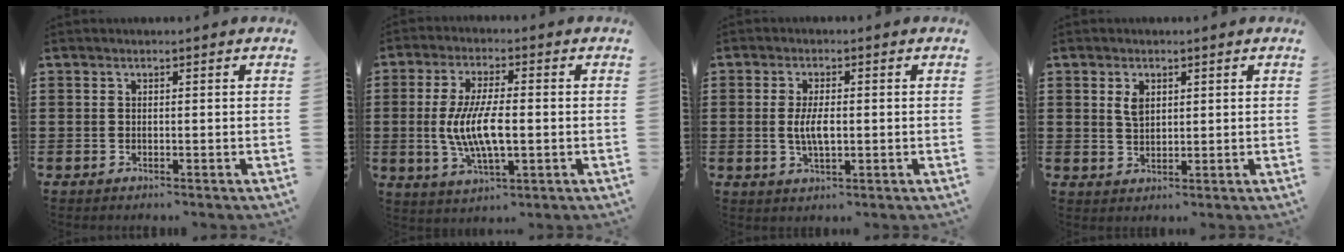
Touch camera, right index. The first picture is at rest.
{"total": 8.9, "force": [-0.7, 3.0, 8.4], "torque": [-0.182, -0.008, -0.020]}
{"total": 4.5, "force": [-0.2, 1.6, 4.2], "torque": [-0.092, -0.004, -0.010]}
{"total": 2.6, "force": [1.2, 1.5, 1.8], "torque": [-0.041, 0.003, 0.021]}